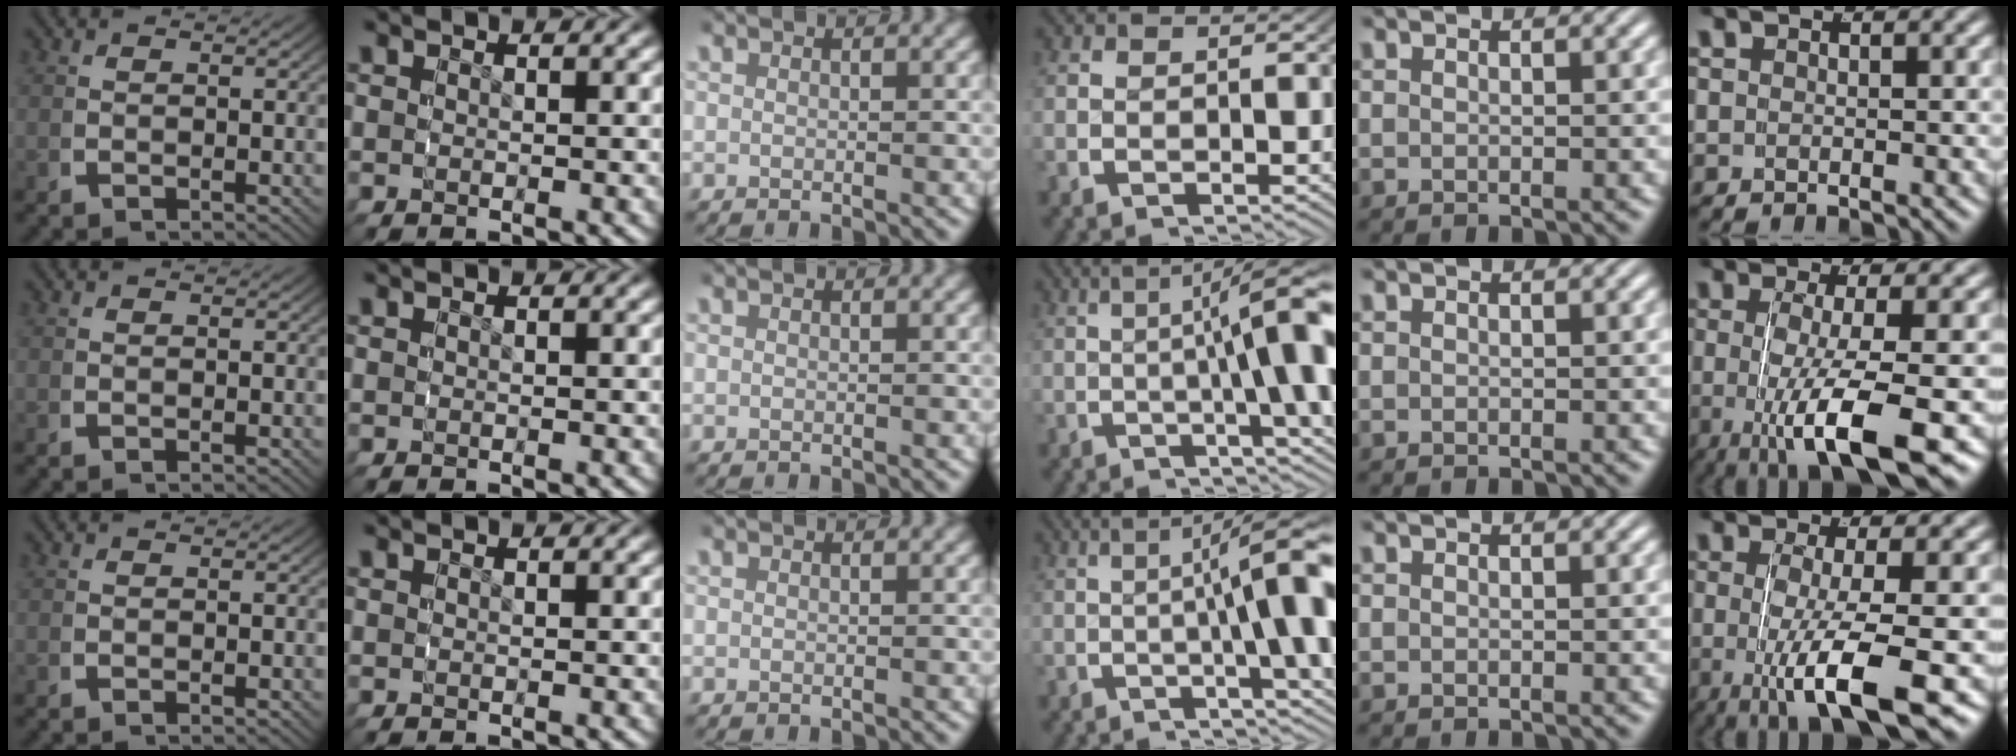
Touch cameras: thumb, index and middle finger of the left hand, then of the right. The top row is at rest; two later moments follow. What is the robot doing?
{"motion": "grasp_and_lifting", "object": "dispenser bottle"}